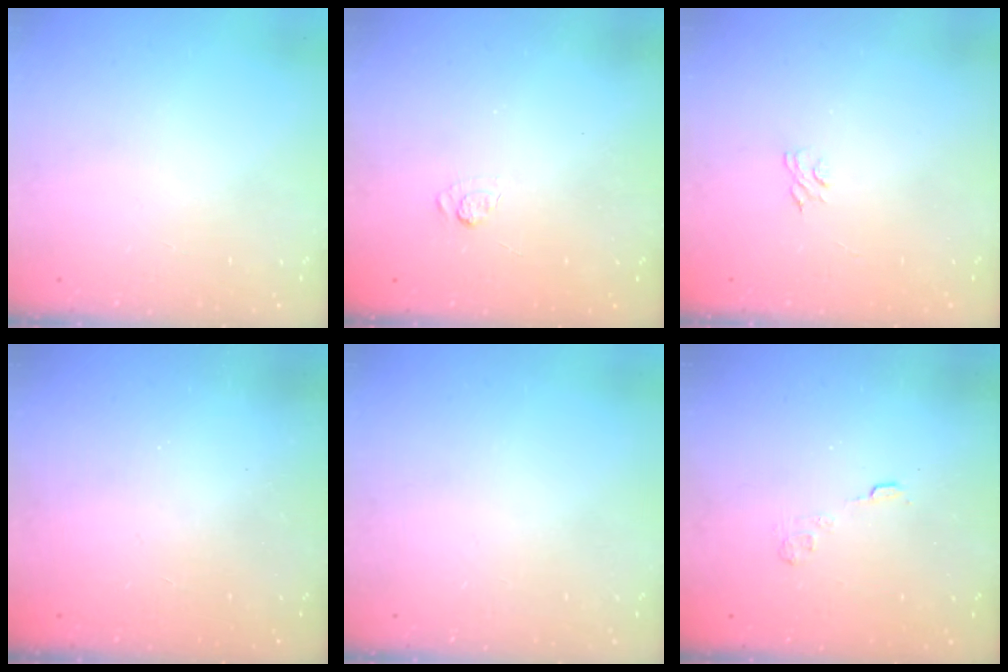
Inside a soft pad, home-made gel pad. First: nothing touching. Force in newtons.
{"total": 2.2, "press": 1.8, "slide": 1.3}
{"total": 4.2, "press": 4.0, "slide": 1.1}
{"total": 2.5, "press": 2.4, "slide": 0.8}
{"total": 0.0}
{"total": 2.7, "press": 2.3, "slide": 1.4}